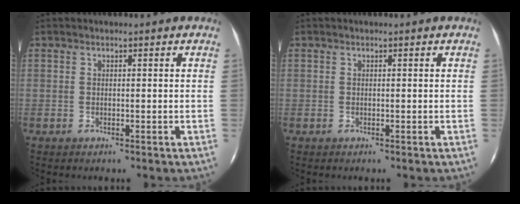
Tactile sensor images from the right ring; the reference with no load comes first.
{"total": 0.0}